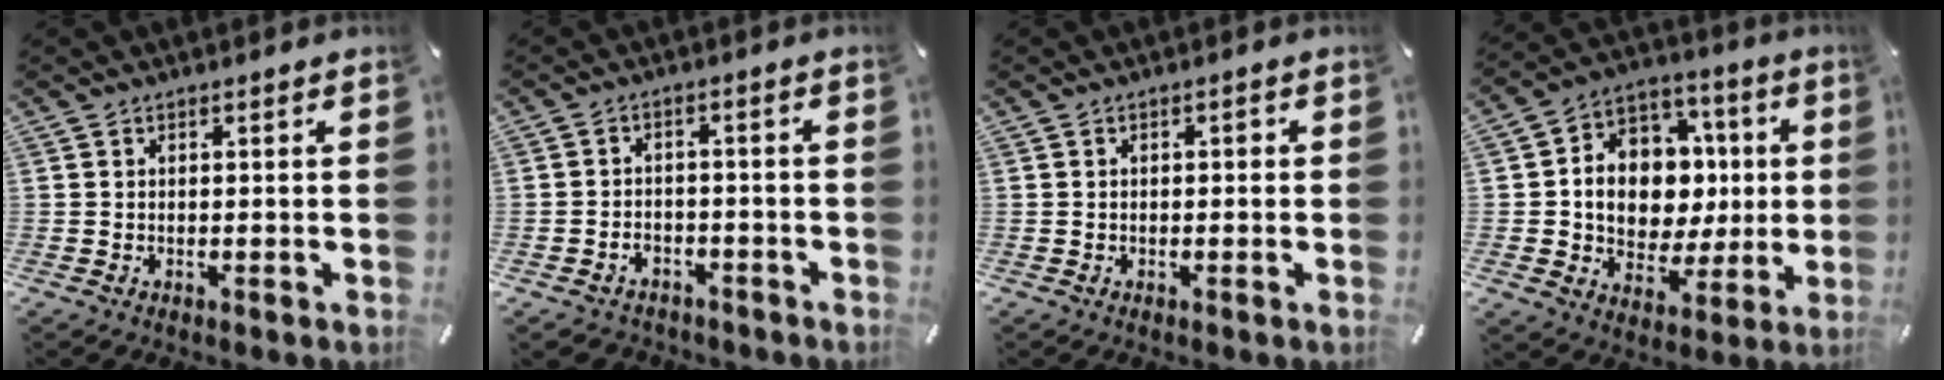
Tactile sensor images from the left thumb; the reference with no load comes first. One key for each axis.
{"total": 3.8, "fx": -2.2, "fy": 2.9, "fz": 1.1, "tx": -0.025, "ty": 0.007, "tz": -0.044}
{"total": 1.1, "fx": -0.2, "fy": 0.7, "fz": 0.9, "tx": -0.019, "ty": 0.005, "tz": -0.005}
{"total": 12.8, "fx": -0.2, "fy": 11.3, "fz": 5.9, "tx": -0.104, "ty": -0.006, "tz": 0.008}